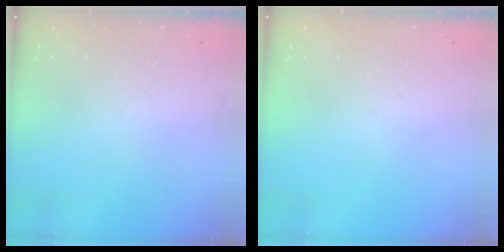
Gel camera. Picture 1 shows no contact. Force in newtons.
{"total": 0.0}